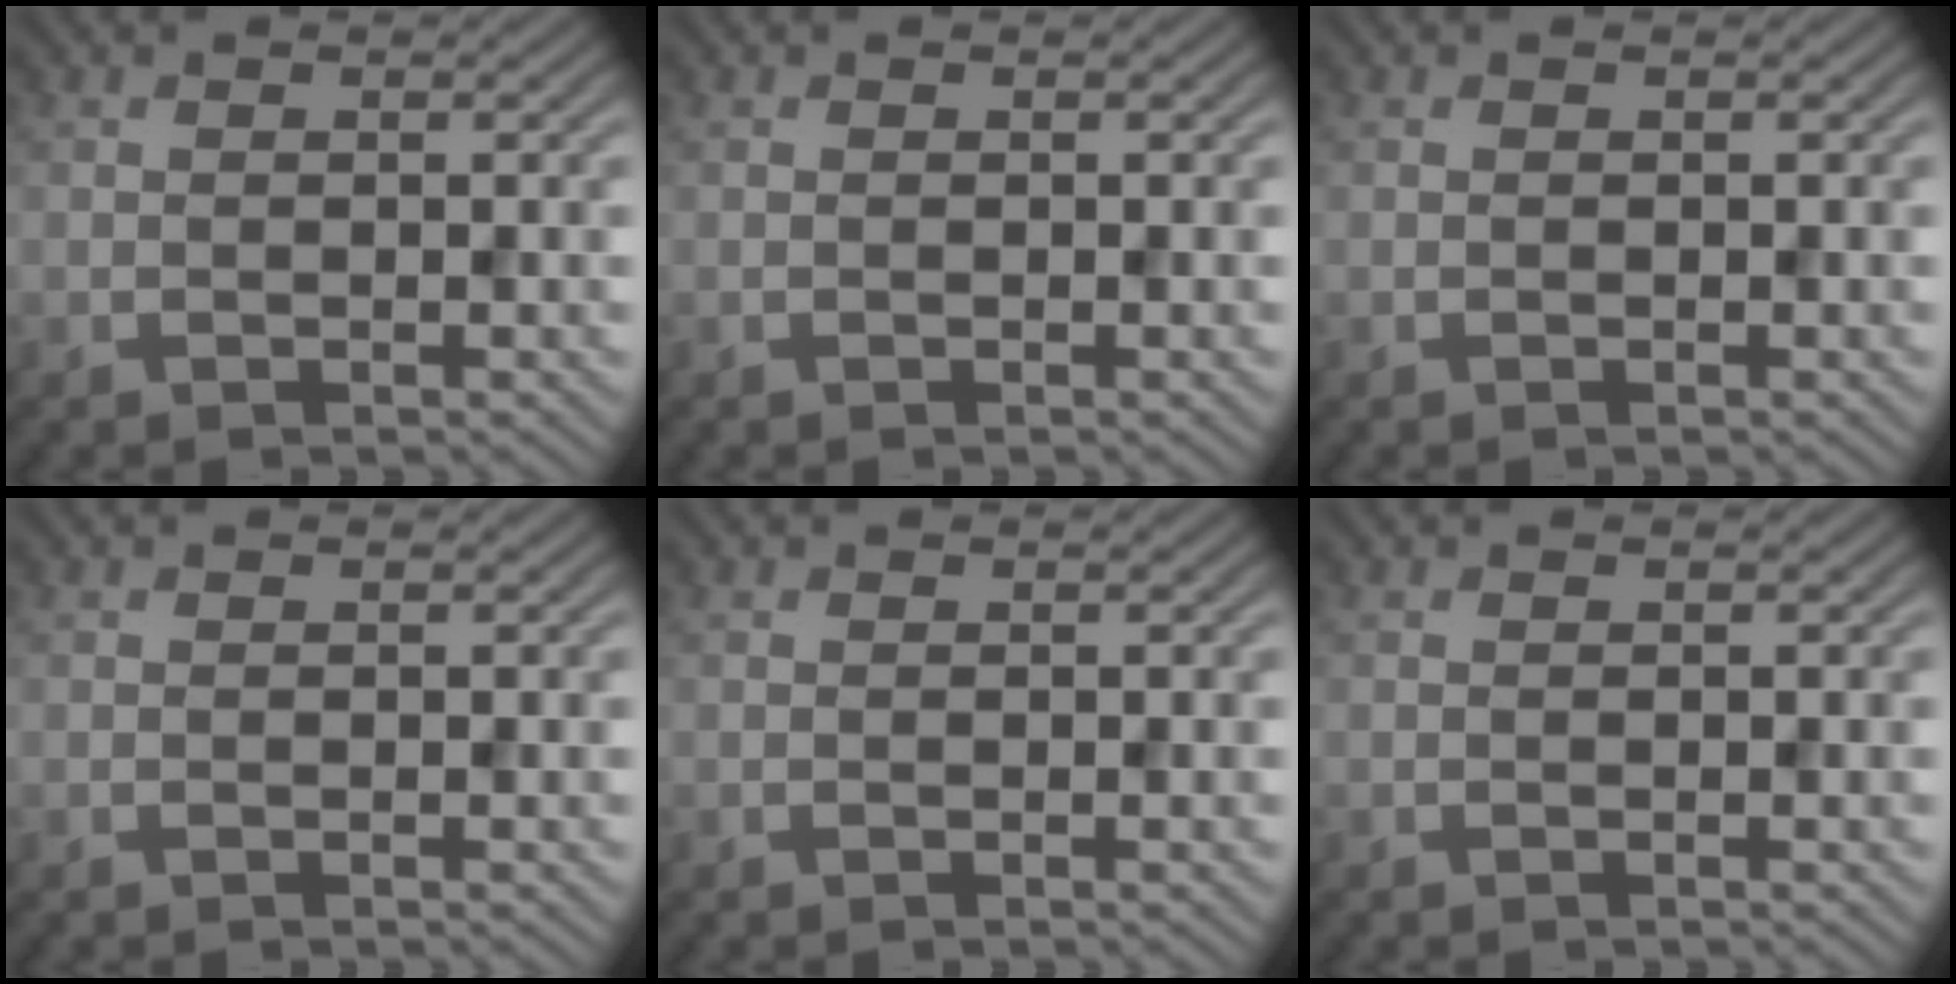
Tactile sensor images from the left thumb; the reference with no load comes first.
{"total": 0.0}
{"total": 0.0}
{"total": 0.0}
{"total": 0.0}
{"total": 0.0}